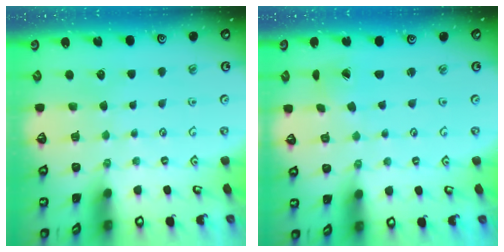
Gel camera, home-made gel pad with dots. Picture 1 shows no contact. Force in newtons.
{"total": 1.7, "press": 1.7, "slide": 0.1}